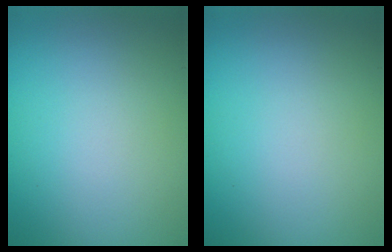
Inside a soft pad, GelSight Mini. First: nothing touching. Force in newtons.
{"total": 0.0}